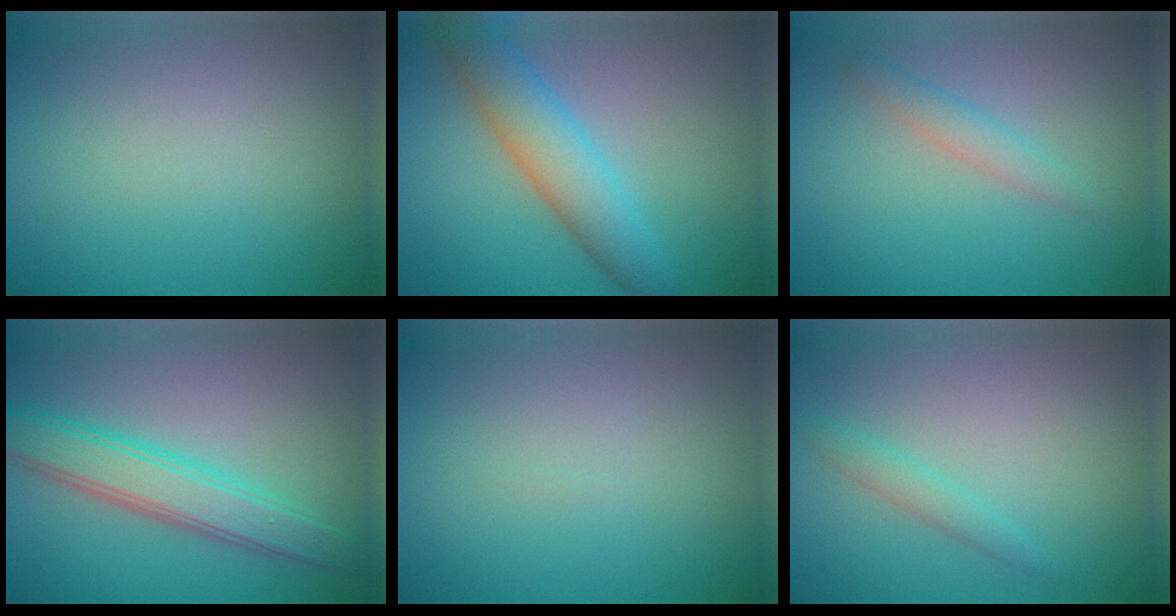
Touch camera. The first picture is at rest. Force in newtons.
{"total": 5.5, "press": 5.5, "slide": 0.0}
{"total": 1.6, "press": 1.6, "slide": 0.0}
{"total": 4.8, "press": 4.8, "slide": 0.1}
{"total": 0.0}
{"total": 1.5, "press": 1.5, "slide": 0.1}